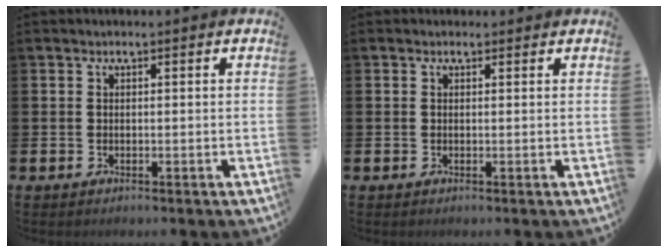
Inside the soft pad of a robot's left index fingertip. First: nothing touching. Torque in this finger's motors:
{"motor_torque": [0.92, -1.22, -0.16, 0.00]}